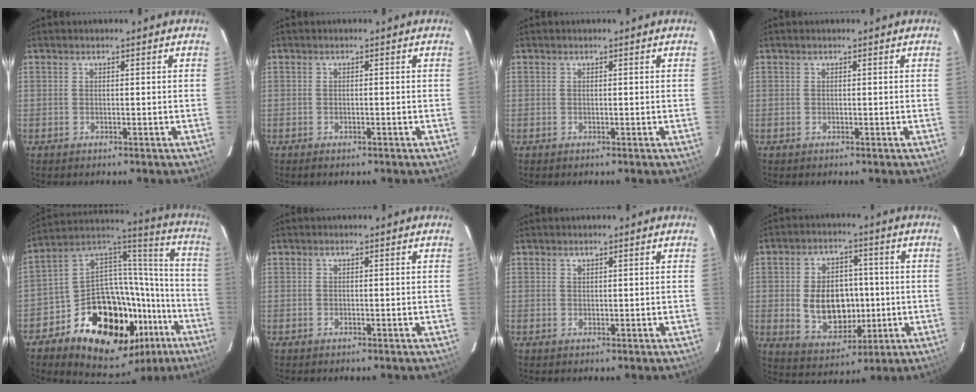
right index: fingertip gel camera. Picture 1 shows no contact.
{"total": 1.0, "force": [-0.8, 0.3, 0.6], "torque": [-0.010, -0.002, -0.013]}
{"total": 0.0}
{"total": 0.0}
{"total": 27.7, "force": [-14.3, 18.4, 15.0], "torque": [-0.258, 0.076, -0.197]}
{"total": 0.0}
{"total": 0.5, "force": [0.5, 0.2, 0.0], "torque": [0.000, 0.001, 0.010]}
{"total": 11.9, "force": [-0.8, 8.5, 8.3], "torque": [-0.168, 0.005, 0.008]}